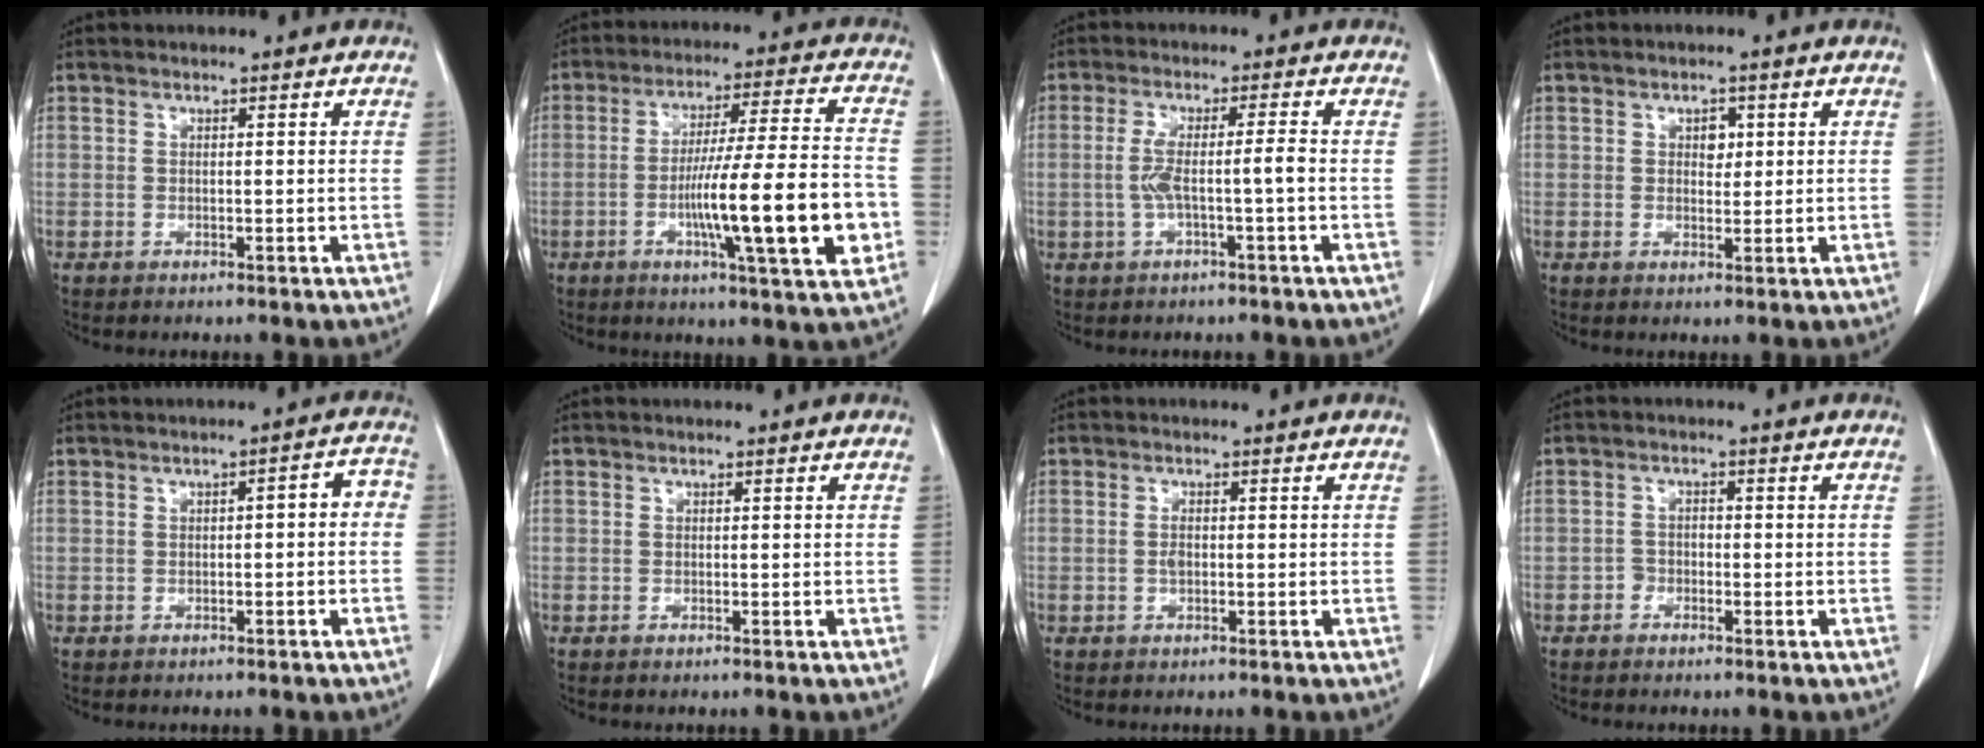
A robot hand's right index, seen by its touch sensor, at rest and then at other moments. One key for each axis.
{"total": 16.9, "fx": -4.2, "fy": 0.5, "fz": 16.3, "tx": -0.259, "ty": -0.003, "tz": -0.065}
{"total": 4.6, "fx": -0.9, "fy": -0.2, "fz": 4.5, "tx": -0.093, "ty": 0.014, "tz": -0.012}
{"total": 2.1, "fx": 0.7, "fy": 1.4, "fz": 1.4, "tx": -0.016, "ty": -0.001, "tz": 0.009}
{"total": 3.4, "fx": -0.4, "fy": 1.1, "fz": 3.2, "tx": -0.036, "ty": 0.022, "tz": -0.008}
{"total": 0.0}
{"total": 1.2, "fx": -0.2, "fy": 0.5, "fz": 1.1, "tx": -0.022, "ty": 0.003, "tz": -0.002}
{"total": 1.4, "fx": -0.8, "fy": 1.1, "fz": 0.5, "tx": -0.003, "ty": 0.008, "tz": -0.015}